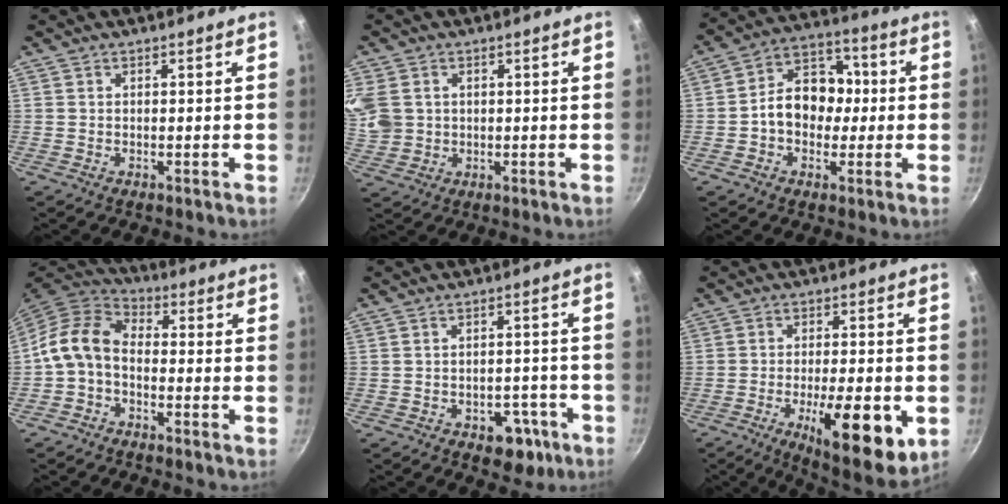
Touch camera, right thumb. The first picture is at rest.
{"total": 12.1, "force": [2.5, 10.1, 6.2], "torque": [-0.169, 0.013, 0.065]}
{"total": 12.3, "force": [-0.6, 9.2, 8.1], "torque": [-0.096, 0.039, -0.019]}
{"total": 9.5, "force": [-1.7, 6.7, 6.5], "torque": [-0.121, 0.035, -0.049]}
{"total": 6.2, "force": [-3.3, 4.0, 3.5], "torque": [-0.019, 0.030, -0.039]}
{"total": 16.2, "force": [-5.1, 5.2, 14.5], "torque": [-0.195, -0.007, -0.064]}